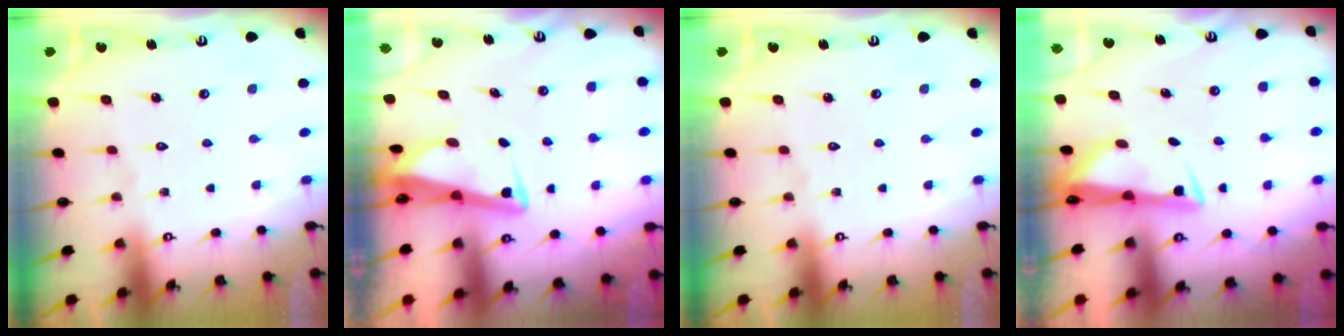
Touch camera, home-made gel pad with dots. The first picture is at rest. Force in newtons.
{"total": 4.3, "press": 4.2, "slide": 0.6}
{"total": 0.0}
{"total": 3.4, "press": 3.2, "slide": 0.9}